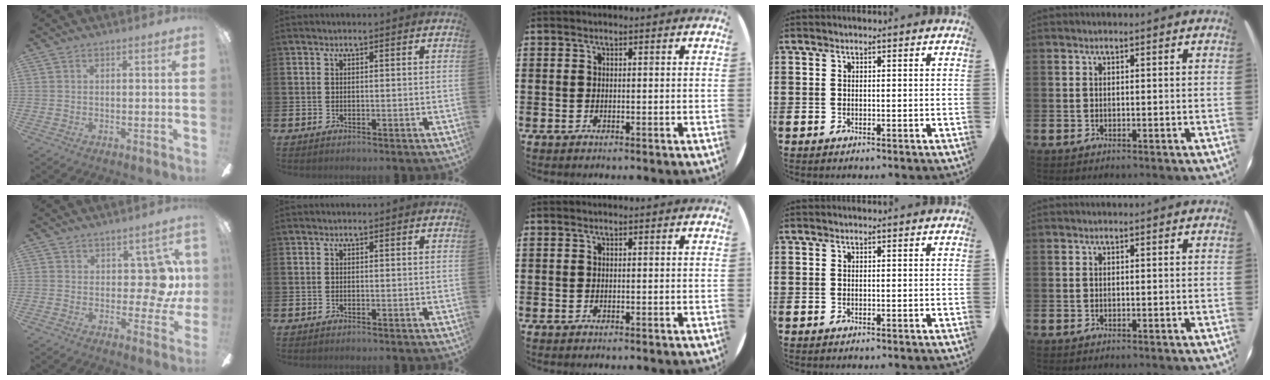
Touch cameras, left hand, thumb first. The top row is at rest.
{"thumb": {"total": 10.1, "force": [0.9, 5.3, 8.5], "torque": [-0.109, 0.002, 0.019]}}